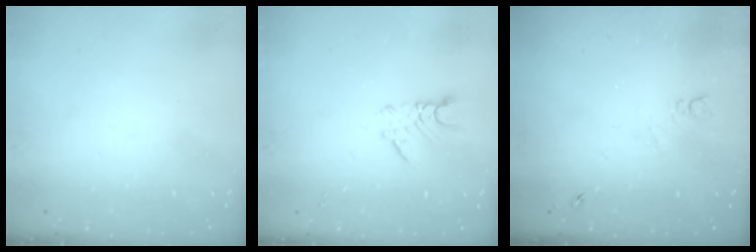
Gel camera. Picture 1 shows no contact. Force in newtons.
{"total": 3.1, "press": 3.1, "slide": 0.4}
{"total": 3.9, "press": 3.8, "slide": 0.7}